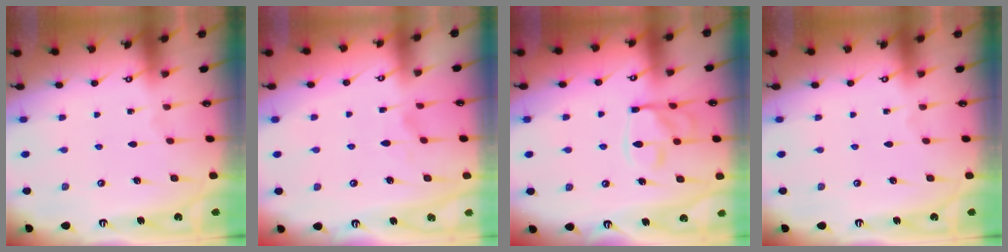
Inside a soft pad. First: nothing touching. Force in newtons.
{"total": 2.9, "press": 2.7, "slide": 1.1}
{"total": 13.9, "press": 13.8, "slide": 1.5}
{"total": 0.0}